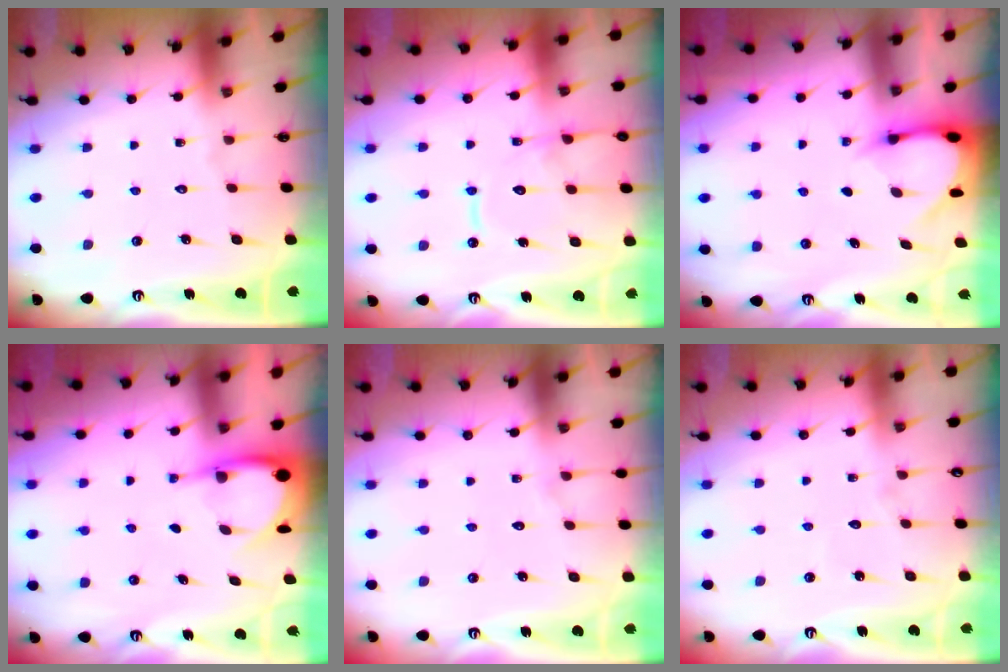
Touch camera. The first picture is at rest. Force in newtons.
{"total": 12.5, "press": 12.5, "slide": 1.2}
{"total": 3.4, "press": 3.4, "slide": 0.3}
{"total": 4.2, "press": 4.2, "slide": 0.3}
{"total": 3.5, "press": 3.5, "slide": 0.4}
{"total": 4.9, "press": 4.9, "slide": 0.4}